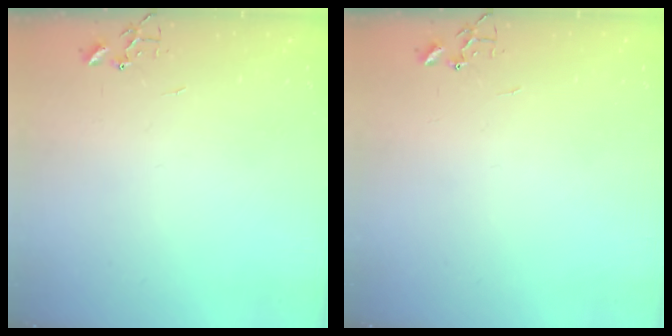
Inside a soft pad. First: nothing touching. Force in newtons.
{"total": 0.0}